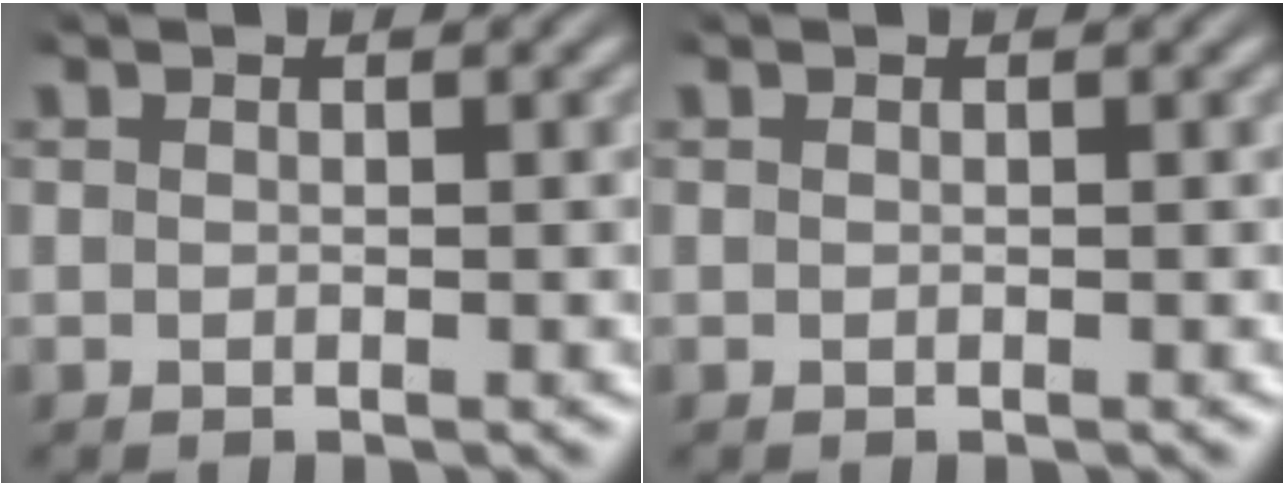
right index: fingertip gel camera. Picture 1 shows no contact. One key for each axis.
{"total": 0.0}